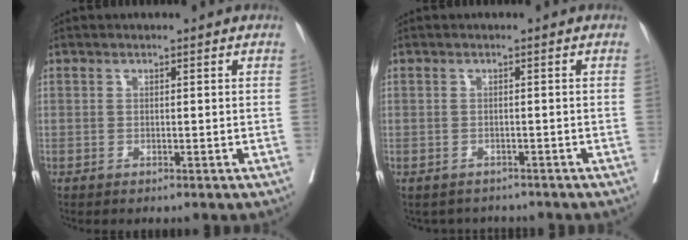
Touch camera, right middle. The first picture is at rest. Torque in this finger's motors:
{"motor_torque": [0.16, -0.24, -0.02, -0.01]}